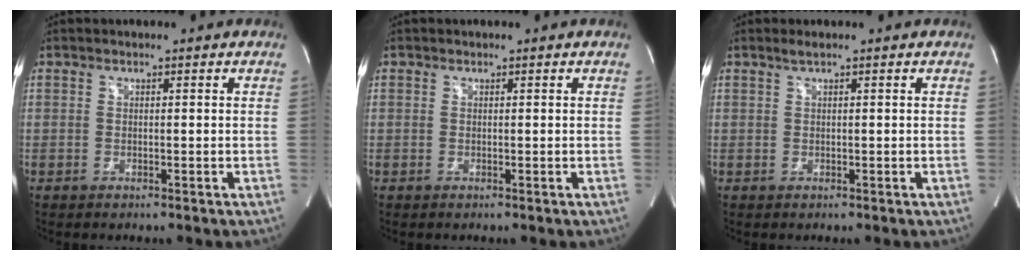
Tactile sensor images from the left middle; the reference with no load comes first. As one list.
[{"total": 0.0}, {"total": 0.8, "force": [0.6, -0.1, 0.6], "torque": [-0.018, 0.007, 0.016]}]